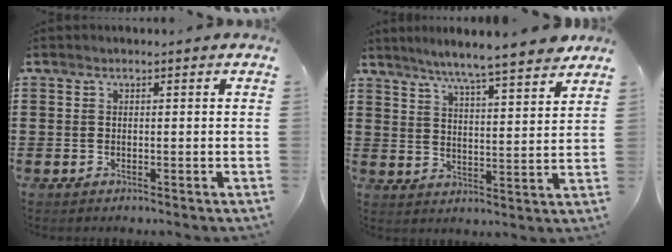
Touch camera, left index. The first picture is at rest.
{"total": 6.3, "force": [5.7, -0.4, 2.5], "torque": [-0.072, -0.033, 0.095]}